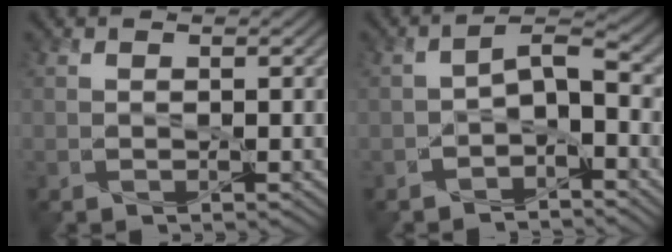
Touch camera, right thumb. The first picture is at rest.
{"total": 4.2, "force": [-2.5, 2.1, 2.5], "torque": [-0.035, 0.005, -0.049]}